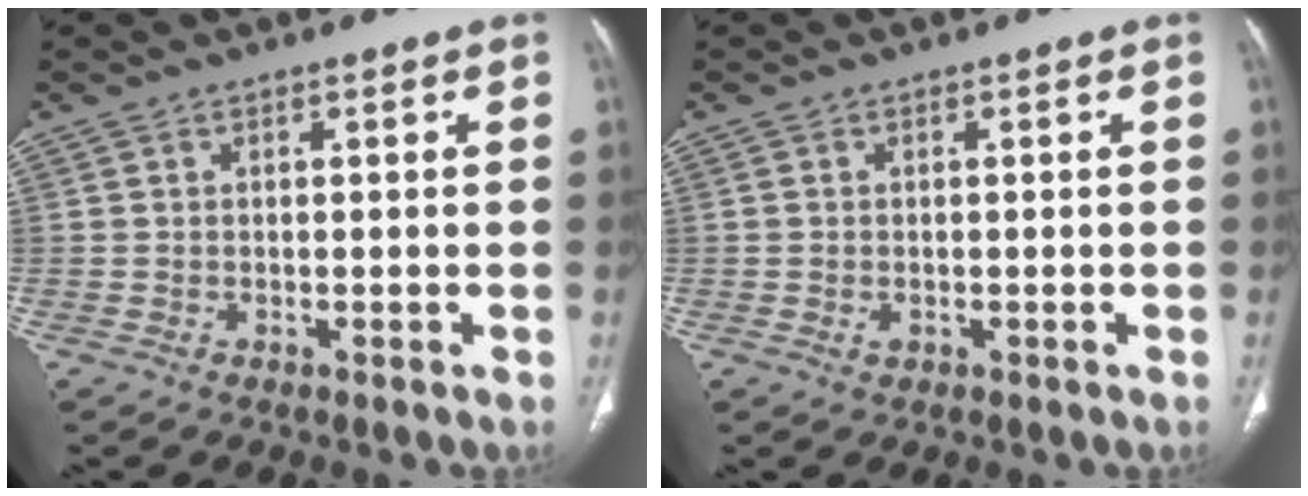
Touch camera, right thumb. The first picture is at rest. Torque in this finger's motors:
{"motor_torque": [-0.13, 0.20, -0.26, 0.51, 0.00]}